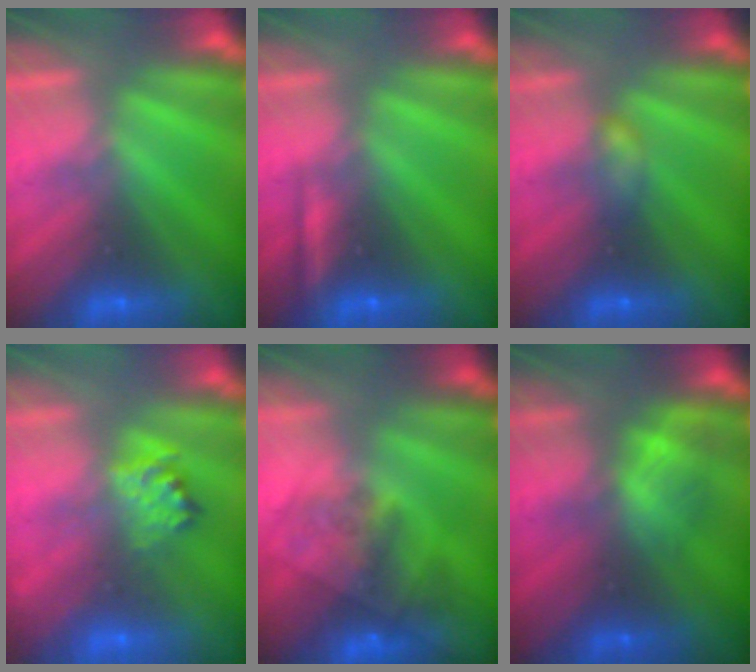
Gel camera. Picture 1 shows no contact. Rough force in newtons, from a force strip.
{"total": 2.3}
{"total": 2.3}
{"total": 2.4}
{"total": 7.2}
{"total": 2.3}